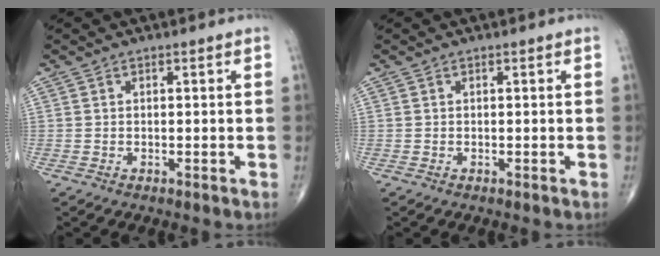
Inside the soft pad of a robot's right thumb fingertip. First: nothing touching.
{"total": 0.0}